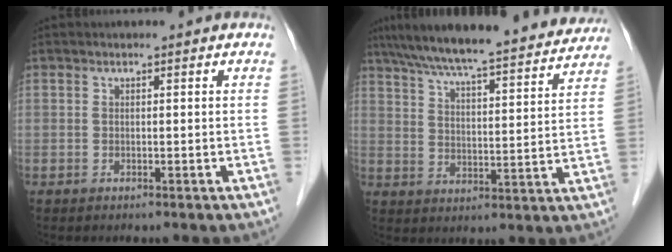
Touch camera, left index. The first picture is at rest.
{"total": 23.7, "force": [21.2, 2.4, 10.2], "torque": [-0.167, 0.000, 0.291]}